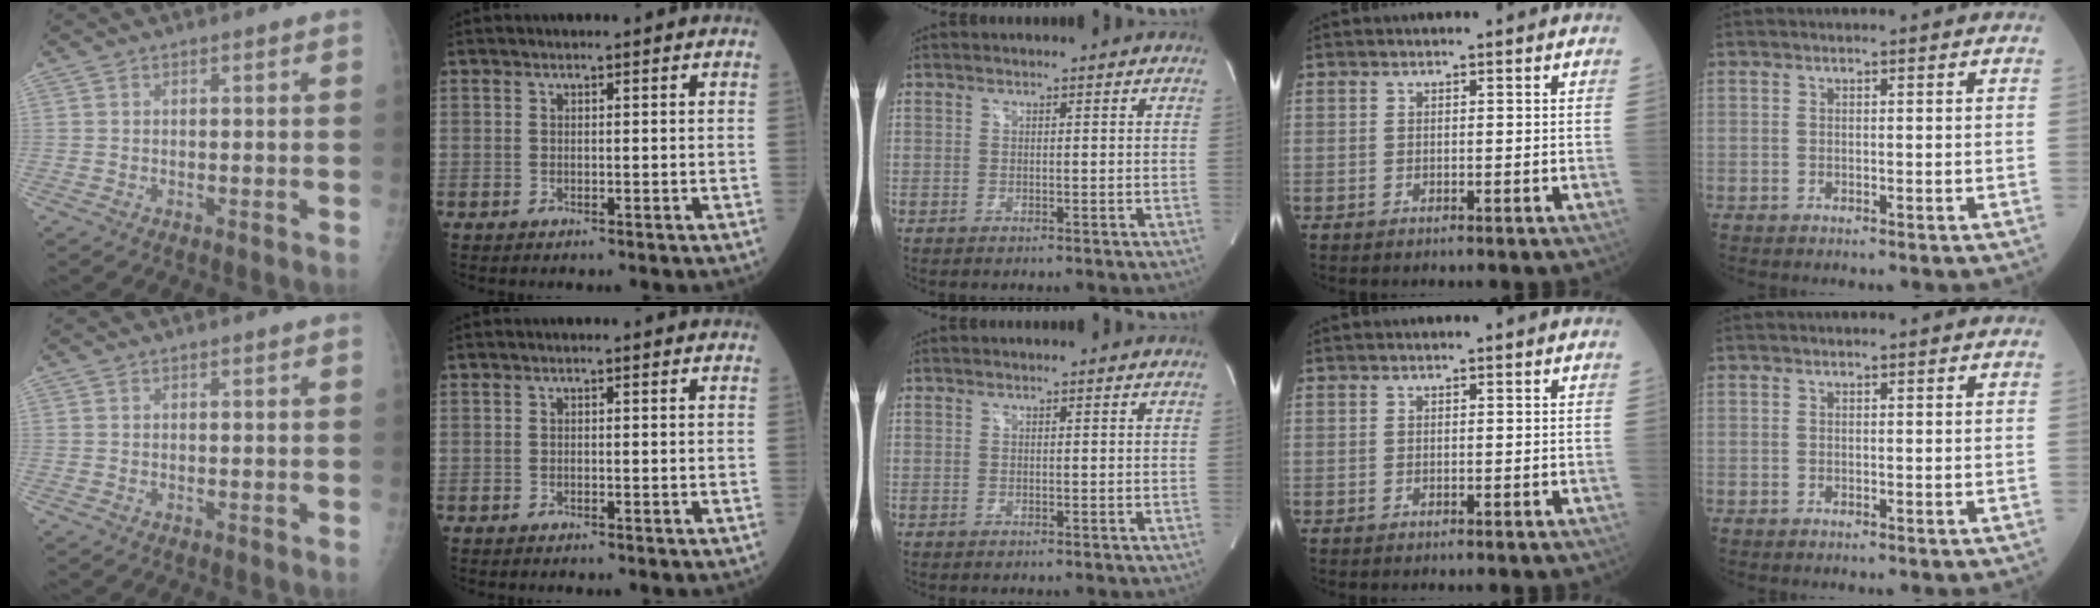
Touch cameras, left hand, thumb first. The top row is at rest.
{}